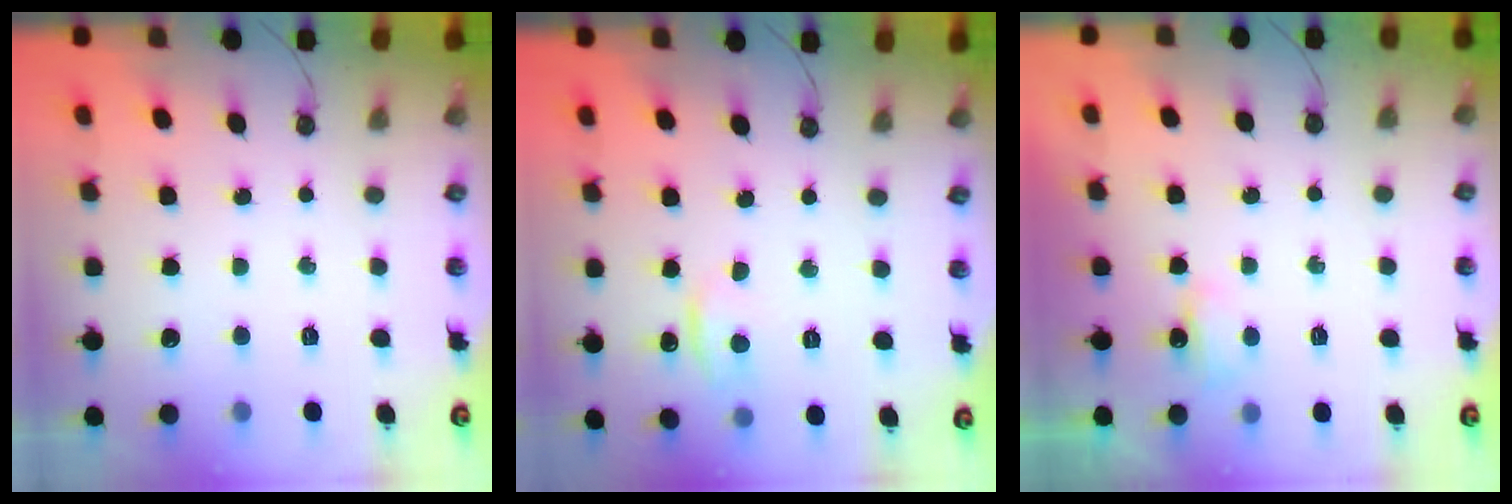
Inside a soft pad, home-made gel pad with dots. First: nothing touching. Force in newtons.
{"total": 4.4, "press": 4.4, "slide": 0.6}
{"total": 3.6, "press": 3.5, "slide": 0.5}